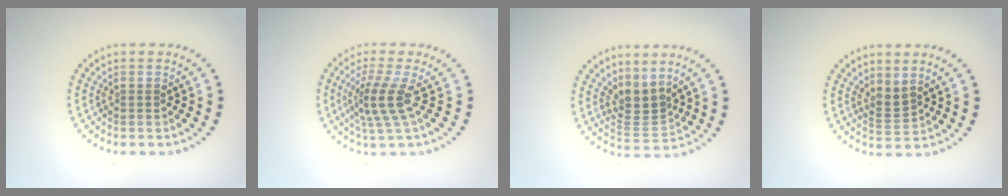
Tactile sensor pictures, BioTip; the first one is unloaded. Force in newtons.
{"total": 3.3, "press": 2.3, "slide": 2.4}
{"total": 2.9, "press": 2.1, "slide": 2.0}
{"total": 1.8, "press": 1.3, "slide": 1.3}